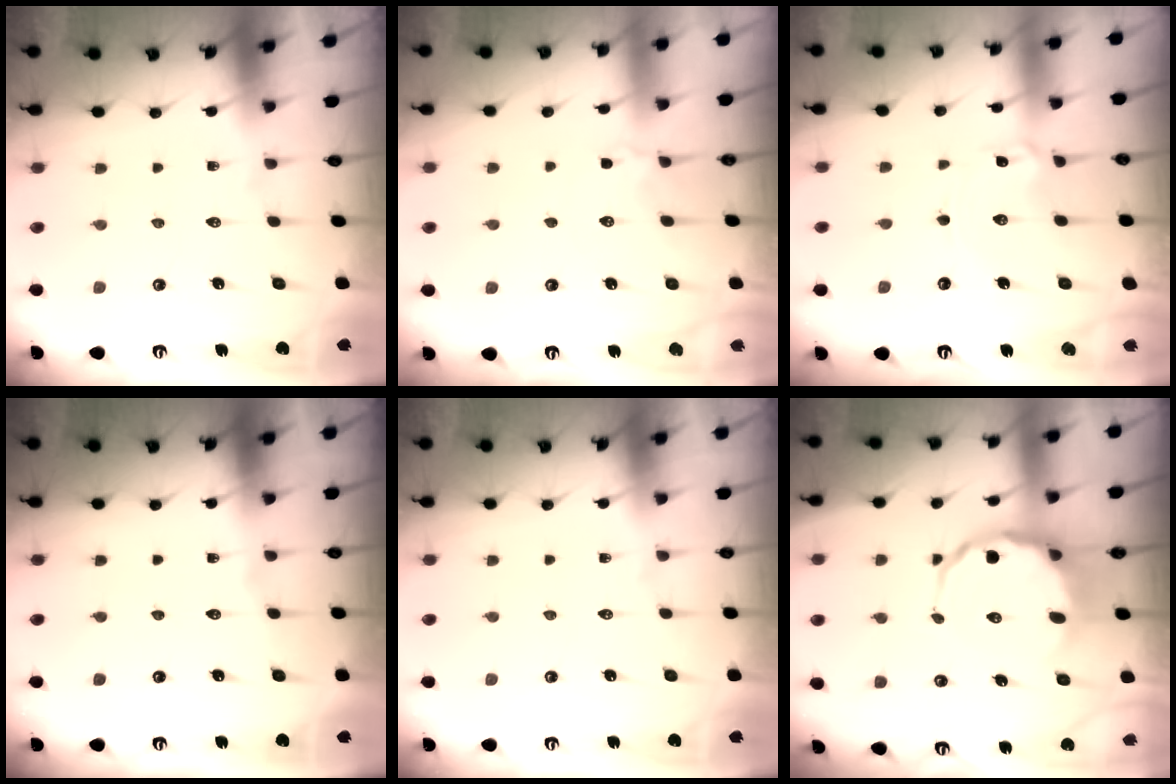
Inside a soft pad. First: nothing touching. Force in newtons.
{"total": 1.3, "press": 1.2, "slide": 0.5}
{"total": 1.8, "press": 1.8, "slide": 0.3}
{"total": 0.0}
{"total": 0.0}
{"total": 7.2, "press": 6.9, "slide": 2.3}